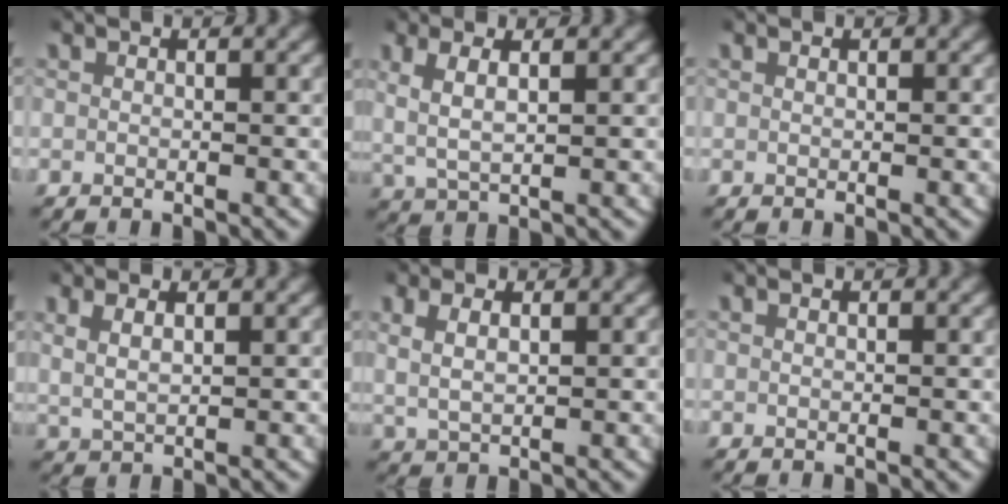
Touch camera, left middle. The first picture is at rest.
{"total": 3.6, "force": [1.0, 1.9, 2.9], "torque": [-0.069, 0.003, 0.024]}
{"total": 0.0}
{"total": 2.9, "force": [1.2, 1.8, 2.0], "torque": [-0.046, 0.001, 0.026]}
{"total": 3.2, "force": [1.0, 2.0, 2.3], "torque": [-0.054, 0.002, 0.024]}
{"total": 0.0}